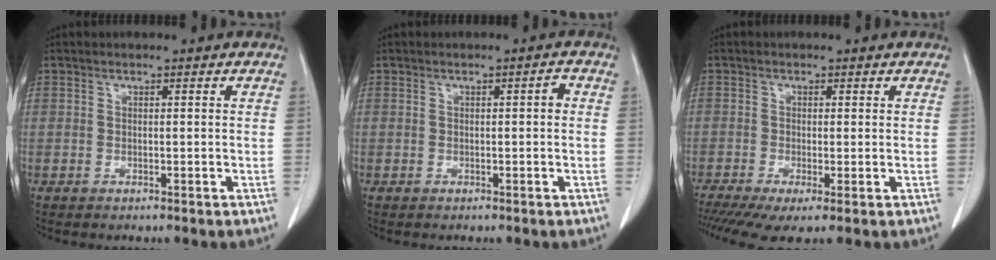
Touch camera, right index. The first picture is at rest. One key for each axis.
{"total": 1.2, "fx": 0.1, "fy": 0.3, "fz": 1.2, "tx": -0.015, "ty": 0.004, "tz": 0.001}
{"total": 6.5, "fx": -3.6, "fy": 1.6, "fz": 5.1, "tx": -0.091, "ty": -0.016, "tz": -0.065}